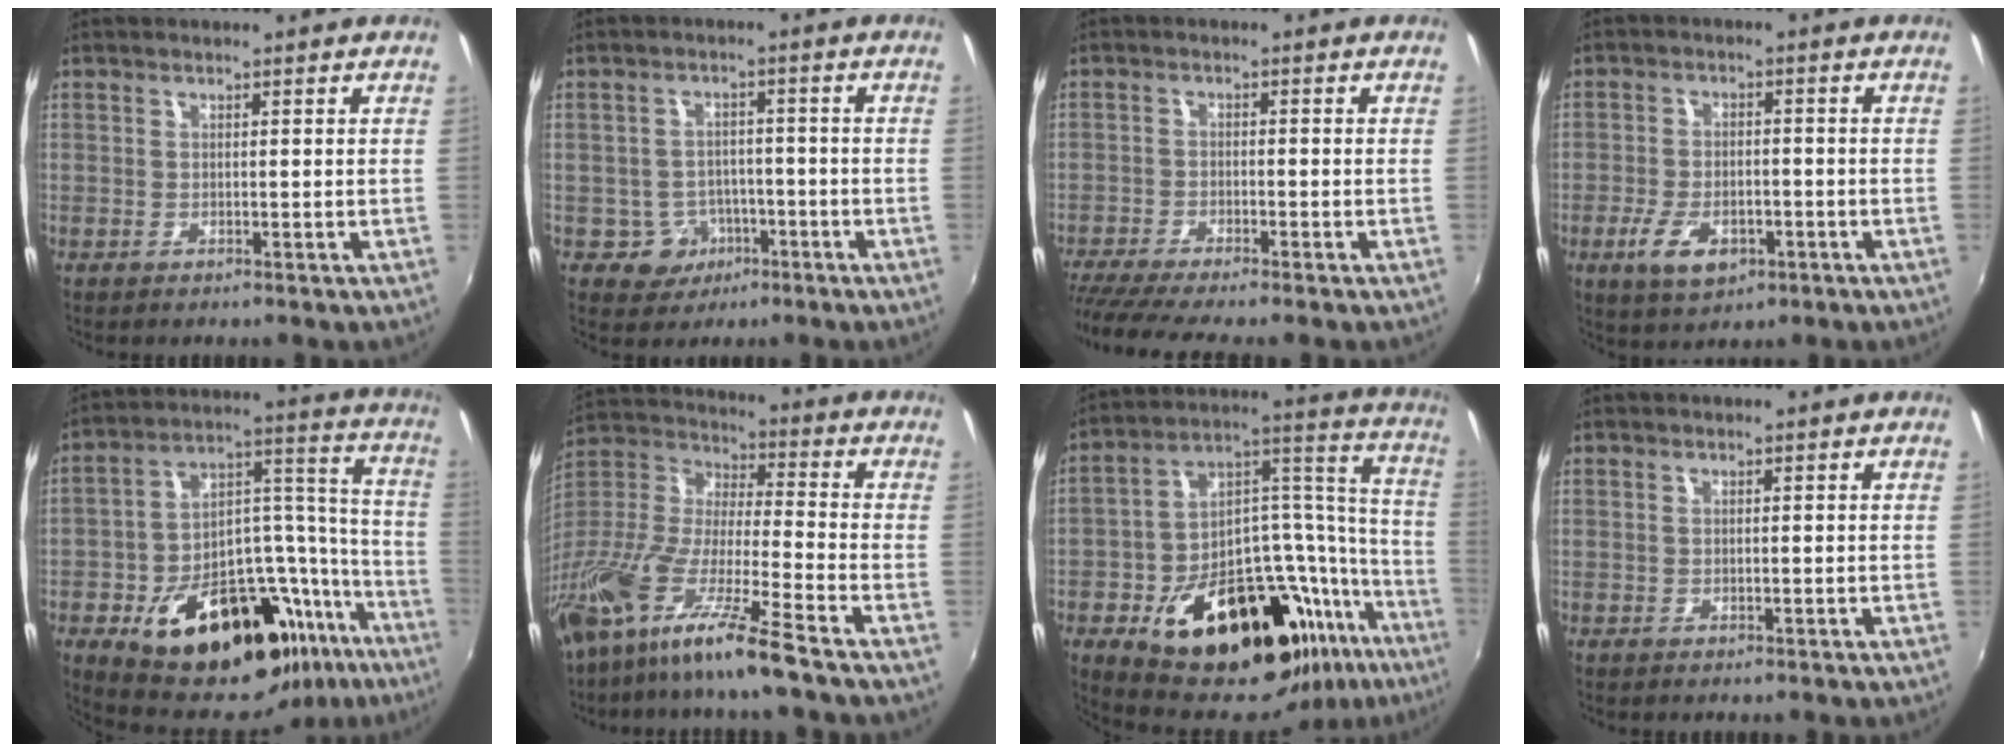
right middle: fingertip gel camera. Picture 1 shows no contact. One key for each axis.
{"total": 4.8, "fx": -2.3, "fy": 4.1, "fz": 0.7, "tx": -0.023, "ty": 0.013, "tz": -0.025}
{"total": 9.4, "fx": -8.2, "fy": -0.5, "fz": 4.6, "tx": -0.111, "ty": -0.039, "tz": -0.140}
{"total": 7.5, "fx": -3.4, "fy": 3.7, "fz": 5.6, "tx": -0.126, "ty": -0.012, "tz": -0.056}
{"total": 31.9, "fx": -19.6, "fy": 14.9, "fz": 20.2, "tx": -0.293, "ty": 0.045, "tz": -0.272}
{"total": 19.9, "fx": -14.1, "fy": 0.6, "fz": 13.9, "tx": -0.261, "ty": -0.041, "tz": -0.266}
{"total": 35.6, "fx": -21.0, "fy": 15.8, "fz": 24.0, "tx": -0.339, "ty": 0.042, "tz": -0.301}
{"total": 0.0}